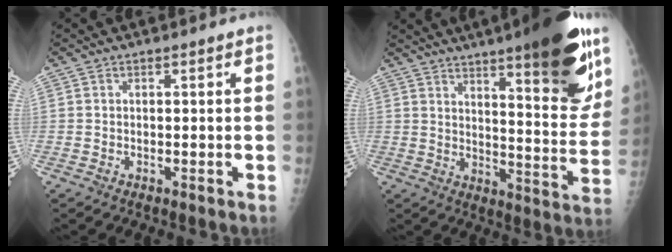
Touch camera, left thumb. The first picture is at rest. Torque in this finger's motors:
{"motor_torque": [3.22, 1.39, 1.46, -1.32, 0.33]}